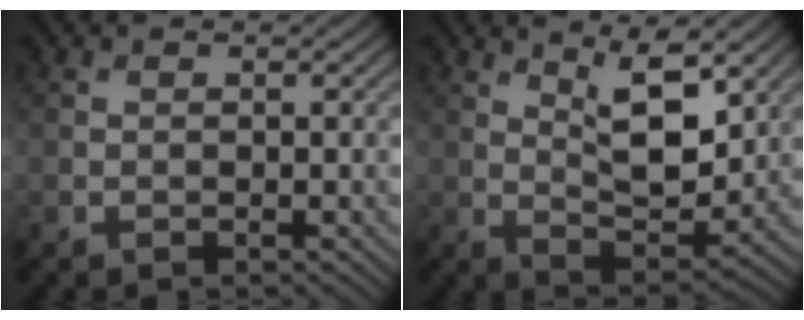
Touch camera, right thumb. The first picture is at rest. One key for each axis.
{"total": 8.3, "fx": 3.8, "fy": 3.0, "fz": 6.7, "tx": -0.112, "ty": -0.010, "tz": 0.069}